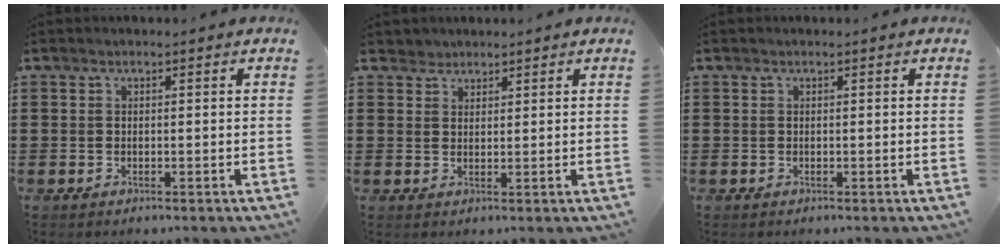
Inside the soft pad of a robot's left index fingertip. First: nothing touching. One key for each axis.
{"total": 1.7, "fx": 1.5, "fy": 0.8, "fz": -0.2, "tx": -0.001, "ty": 0.003, "tz": 0.032}
{"total": 0.0}